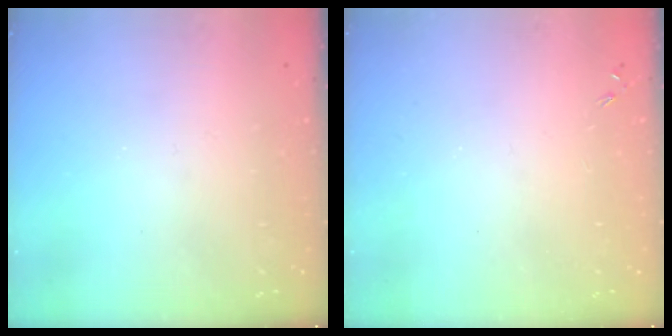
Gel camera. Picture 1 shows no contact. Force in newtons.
{"total": 0.0}